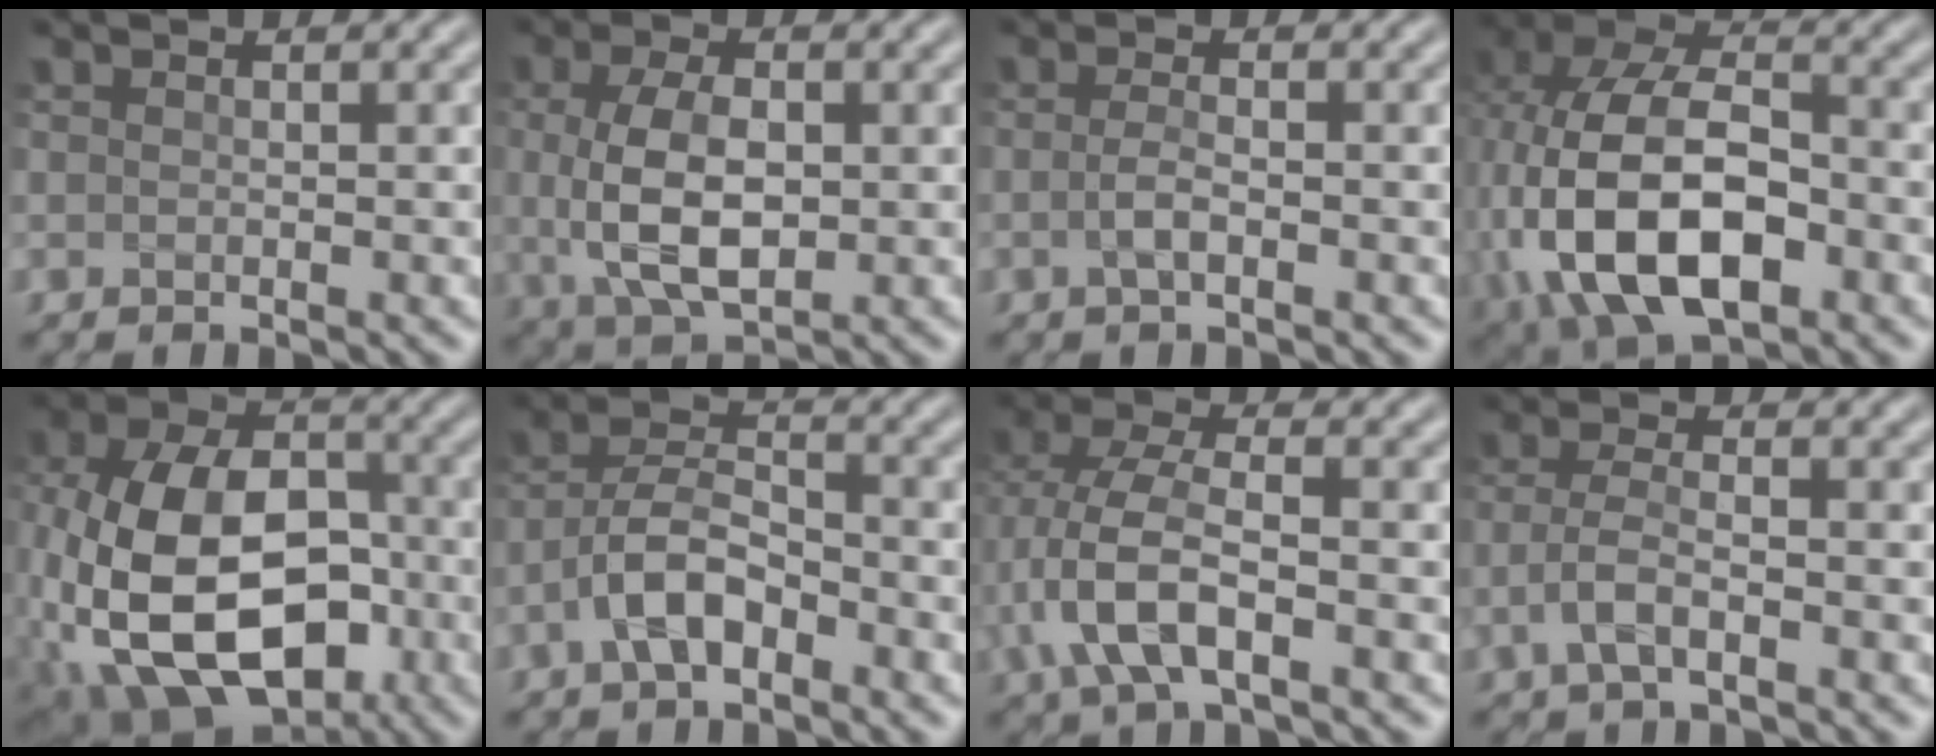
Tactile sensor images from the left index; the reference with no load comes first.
{"total": 6.1, "force": [0.2, 3.3, 5.2], "torque": [-0.113, -0.001, 0.004]}
{"total": 1.4, "force": [-0.3, 0.4, 1.3], "torque": [-0.028, 0.005, -0.010]}
{"total": 13.9, "force": [-2.7, 8.5, 10.7], "torque": [-0.227, -0.008, -0.048]}
{"total": 16.3, "force": [-4.3, 10.6, 11.7], "torque": [-0.232, -0.023, -0.067]}
{"total": 4.3, "force": [-2.3, 2.0, 3.1], "torque": [-0.057, 0.016, -0.052]}
{"total": 6.2, "force": [-1.2, 3.0, 5.2], "torque": [-0.119, 0.011, -0.030]}
{"total": 2.6, "force": [-1.1, 0.9, 2.2], "torque": [-0.052, 0.006, -0.028]}